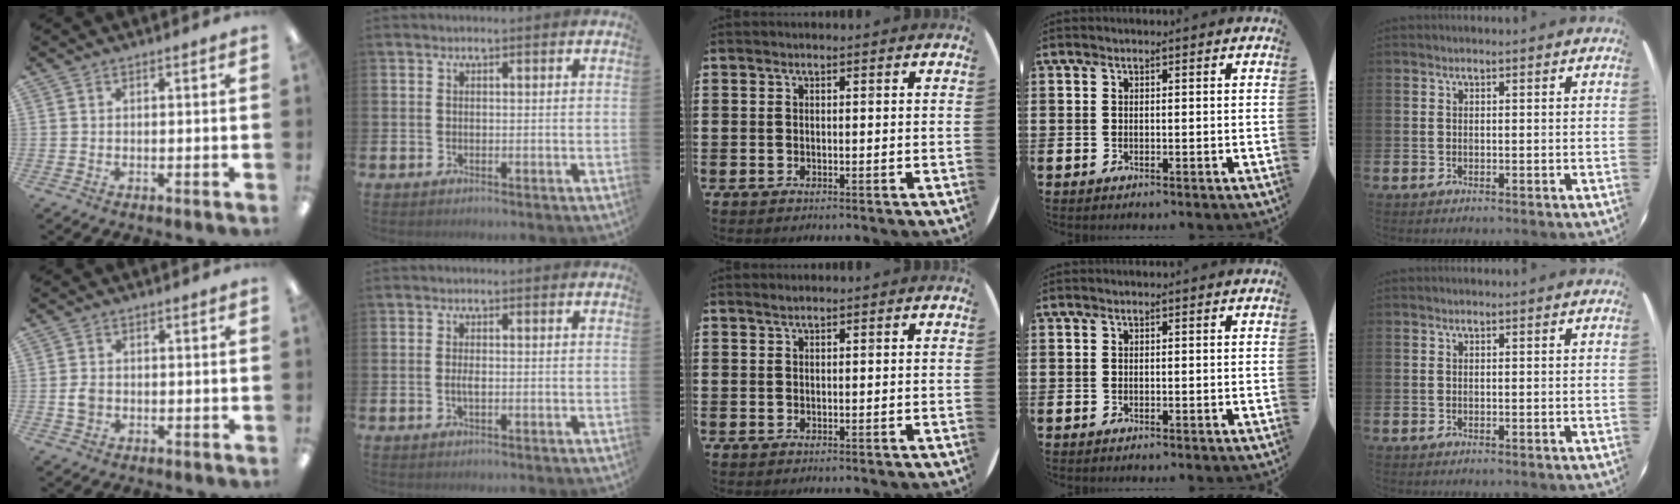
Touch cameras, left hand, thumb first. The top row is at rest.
{"thumb": {"total": 2.7, "force": [-0.4, 2.1, 1.7], "torque": [-0.031, 0.005, -0.008]}, "index": {"total": 1.4, "force": [-0.2, 0.5, 1.3], "torque": [-0.016, -0.002, -0.007]}, "middle": {"total": 0.5, "force": [0.5, 0.0, 0.3], "torque": [-0.006, -0.001, 0.010]}}